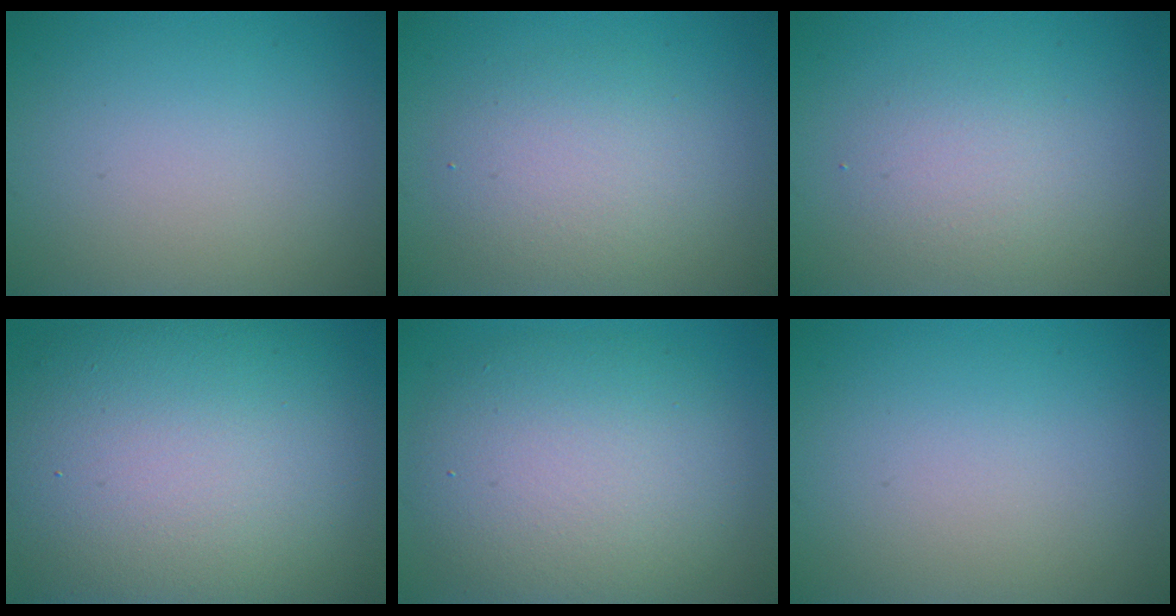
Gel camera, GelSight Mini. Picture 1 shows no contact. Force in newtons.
{"total": 3.6, "press": 3.6, "slide": 0.4}
{"total": 2.4, "press": 2.4, "slide": 0.1}
{"total": 16.1, "press": 16.1, "slide": 0.7}
{"total": 8.6, "press": 8.6, "slide": 0.5}
{"total": 0.0}